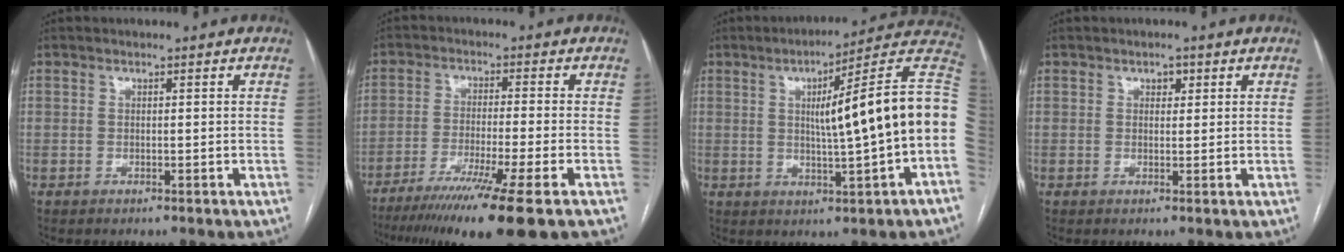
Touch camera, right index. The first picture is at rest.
{"total": 14.8, "force": [-10.3, -1.4, 10.6], "torque": [-0.162, -0.047, -0.166]}
{"total": 17.1, "force": [0.8, -0.4, 17.1], "torque": [-0.212, 0.032, 0.005]}
{"total": 1.5, "force": [0.7, 1.0, 0.9], "torque": [-0.012, 0.003, 0.010]}